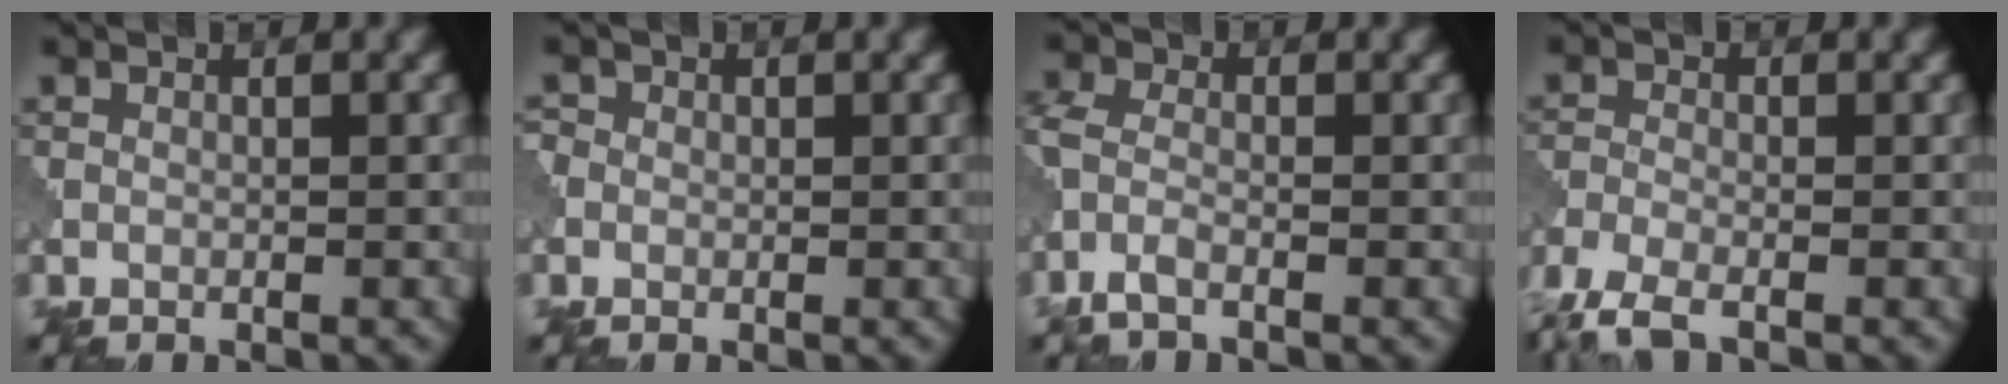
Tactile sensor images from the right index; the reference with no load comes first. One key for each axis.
{"total": 1.1, "fx": 0.2, "fy": 1.0, "fz": 0.2, "tx": -0.005, "ty": 0.002, "tz": -0.003}
{"total": 2.5, "fx": -1.6, "fy": 0.9, "fz": 1.8, "tx": -0.048, "ty": -0.001, "tz": -0.047}
{"total": 4.1, "fx": -3.2, "fy": 1.0, "fz": 2.4, "tx": -0.057, "ty": -0.011, "tz": -0.077}